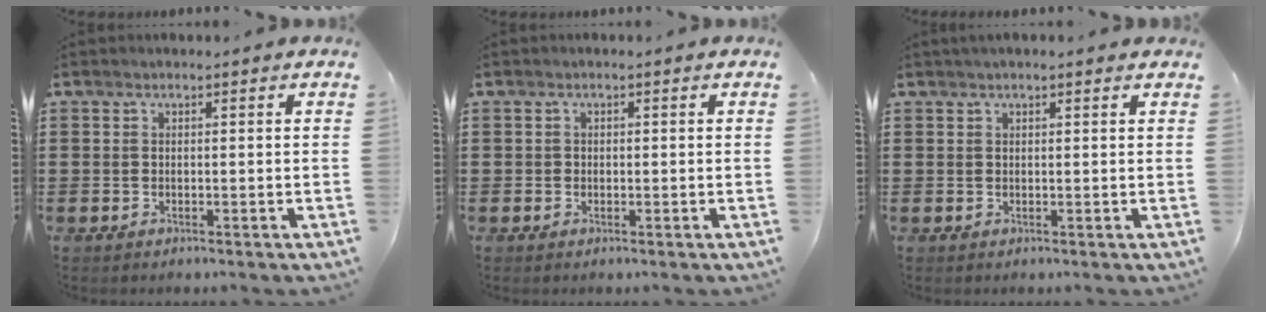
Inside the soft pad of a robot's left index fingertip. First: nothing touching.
{"total": 0.7, "force": [-0.1, 0.7, 0.2], "torque": [-0.007, 0.004, -0.003]}
{"total": 1.1, "force": [0.7, 0.1, 0.8], "torque": [-0.015, 0.002, 0.013]}